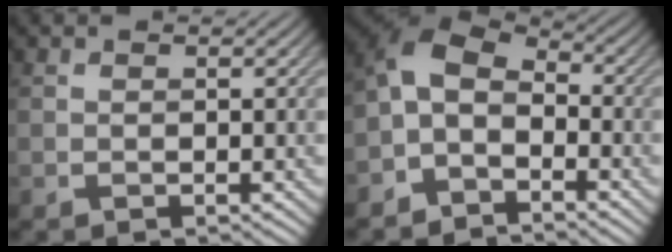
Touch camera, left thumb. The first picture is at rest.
{"total": 6.5, "force": [-3.0, 4.1, 4.1], "torque": [-0.078, 0.006, -0.073]}